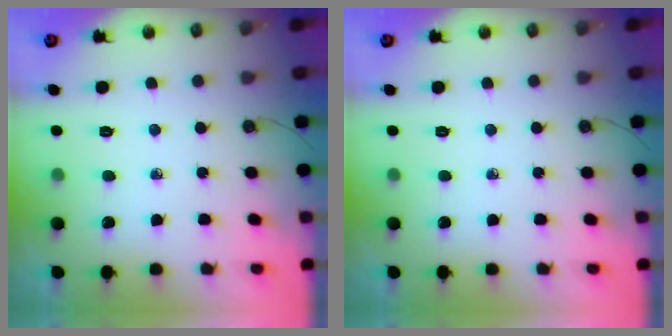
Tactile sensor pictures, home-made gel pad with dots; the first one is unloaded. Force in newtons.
{"total": 0.0}